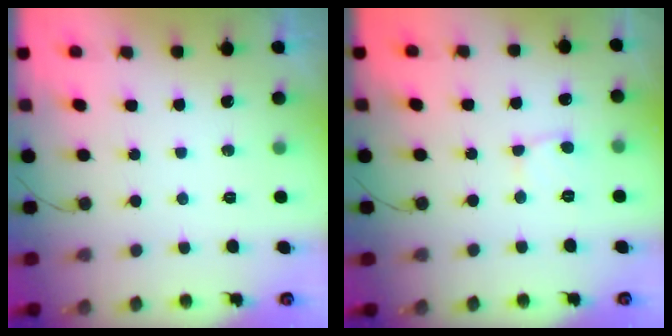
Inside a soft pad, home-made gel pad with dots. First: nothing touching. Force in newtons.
{"total": 2.1, "press": 2.1, "slide": 0.1}